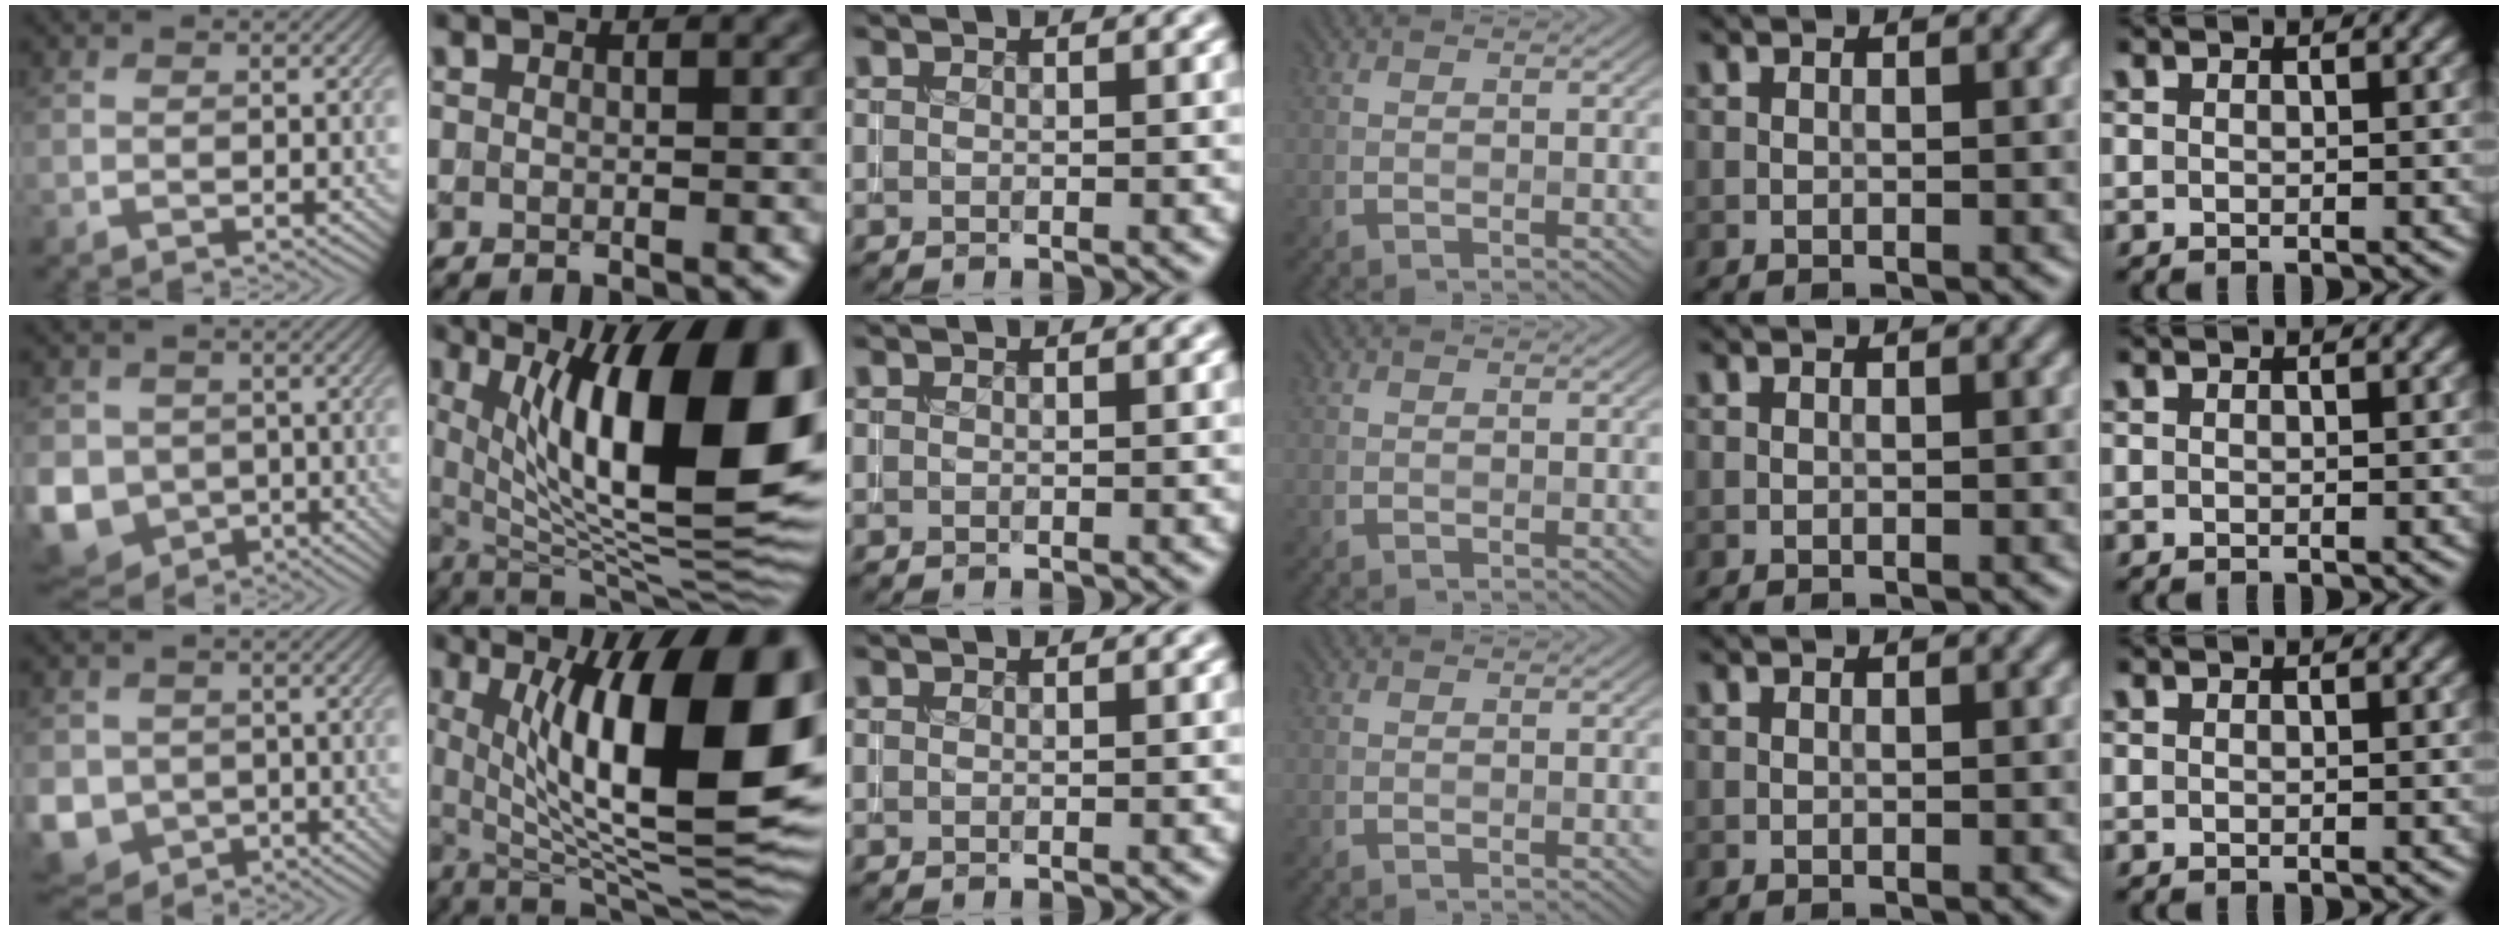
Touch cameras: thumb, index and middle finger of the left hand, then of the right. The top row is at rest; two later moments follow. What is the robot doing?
{"motion": "insert", "object": "coin"}